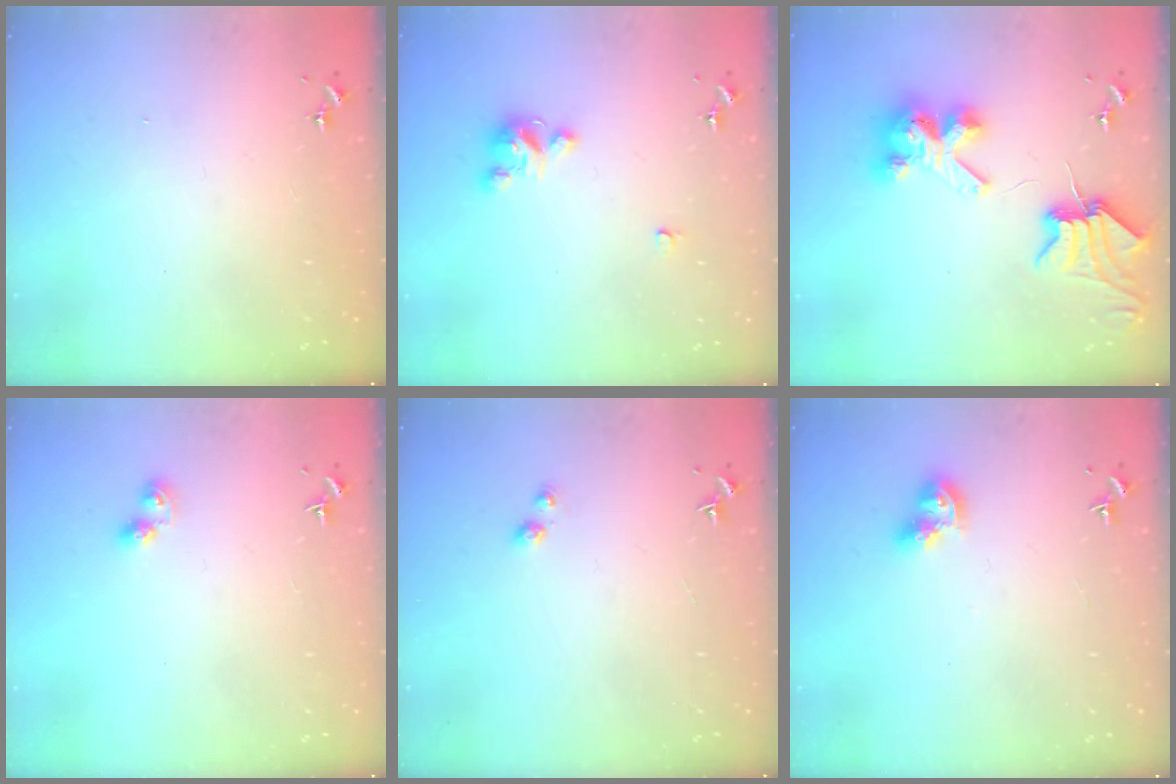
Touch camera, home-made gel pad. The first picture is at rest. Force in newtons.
{"total": 6.4, "press": 6.3, "slide": 0.6}
{"total": 10.3, "press": 10.2, "slide": 1.4}
{"total": 4.4, "press": 4.4, "slide": 0.3}
{"total": 2.8, "press": 2.8, "slide": 0.2}
{"total": 9.0, "press": 9.0, "slide": 0.8}